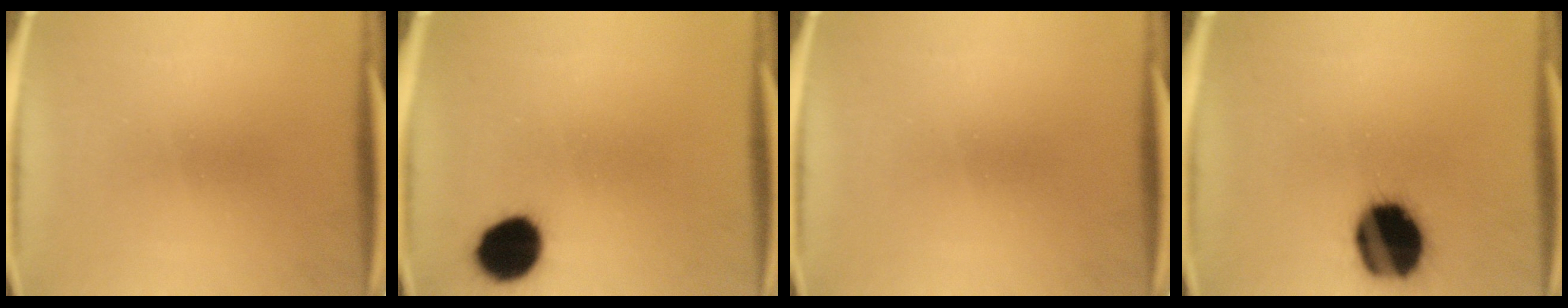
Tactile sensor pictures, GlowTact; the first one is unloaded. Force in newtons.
{"total": 10.7}
{"total": 0.0}
{"total": 19.8}